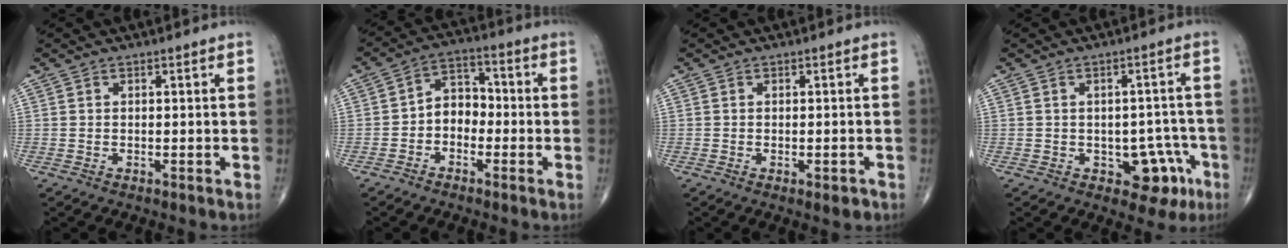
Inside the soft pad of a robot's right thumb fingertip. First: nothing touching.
{"total": 6.3, "force": [-1.8, 4.8, 3.7], "torque": [-0.034, 0.034, -0.049]}
{"total": 2.2, "force": [-1.0, 0.8, 1.8], "torque": [-0.023, 0.002, -0.010]}
{"total": 7.7, "force": [-3.2, 5.0, 4.9], "torque": [-0.021, 0.025, -0.033]}